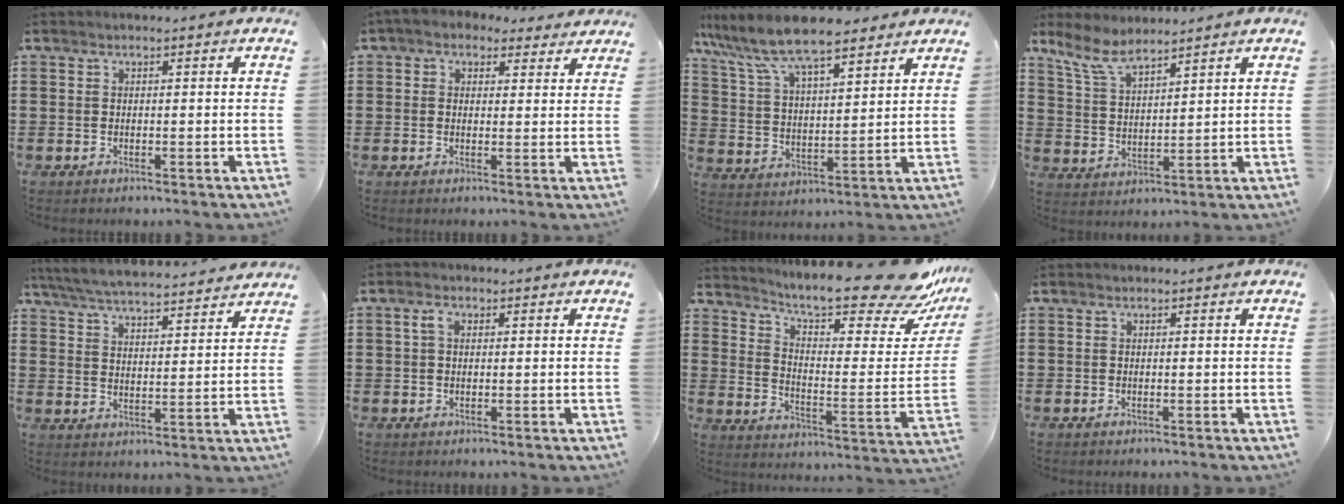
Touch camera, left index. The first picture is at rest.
{"total": 2.9, "force": [1.9, 2.0, 0.8], "torque": [-0.025, 0.003, 0.034]}
{"total": 9.5, "force": [8.1, 1.7, 4.7], "torque": [-0.122, -0.031, 0.142]}
{"total": 6.7, "force": [5.5, 1.5, 3.5], "torque": [-0.085, -0.015, 0.101]}
{"total": 5.7, "force": [5.5, -0.1, 1.4], "torque": [-0.050, -0.035, 0.095]}
{"total": 2.2, "force": [0.6, 1.3, 1.6], "torque": [-0.037, 0.009, 0.010]}
{"total": 14.5, "force": [12.0, 1.2, 7.9], "torque": [-0.146, -0.090, 0.198]}
{"total": 0.0}